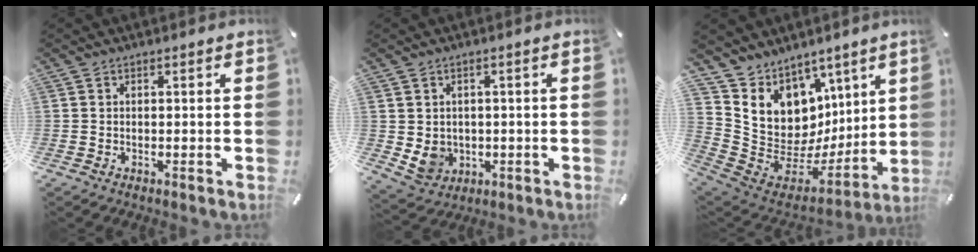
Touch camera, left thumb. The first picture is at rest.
{"total": 5.7, "force": [0.1, 5.5, 1.6], "torque": [-0.042, -0.004, 0.002]}
{"total": 10.3, "force": [4.2, 9.4, 0.6], "torque": [-0.013, -0.092, 0.097]}